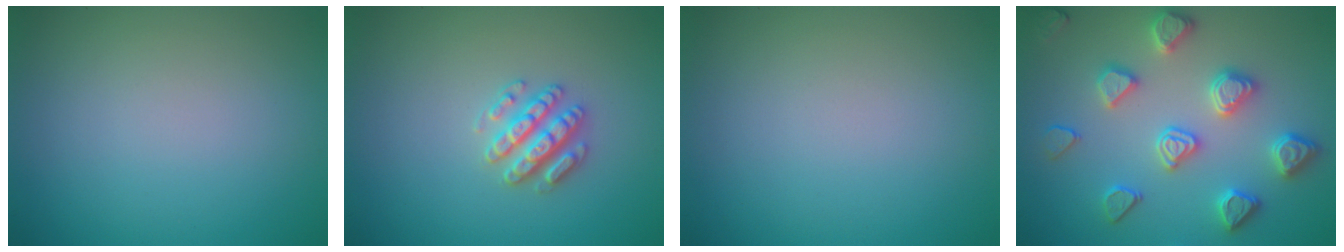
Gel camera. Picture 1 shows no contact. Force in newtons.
{"total": 2.9, "press": 2.8, "slide": 0.6}
{"total": 0.0}
{"total": 4.4, "press": 4.3, "slide": 0.7}